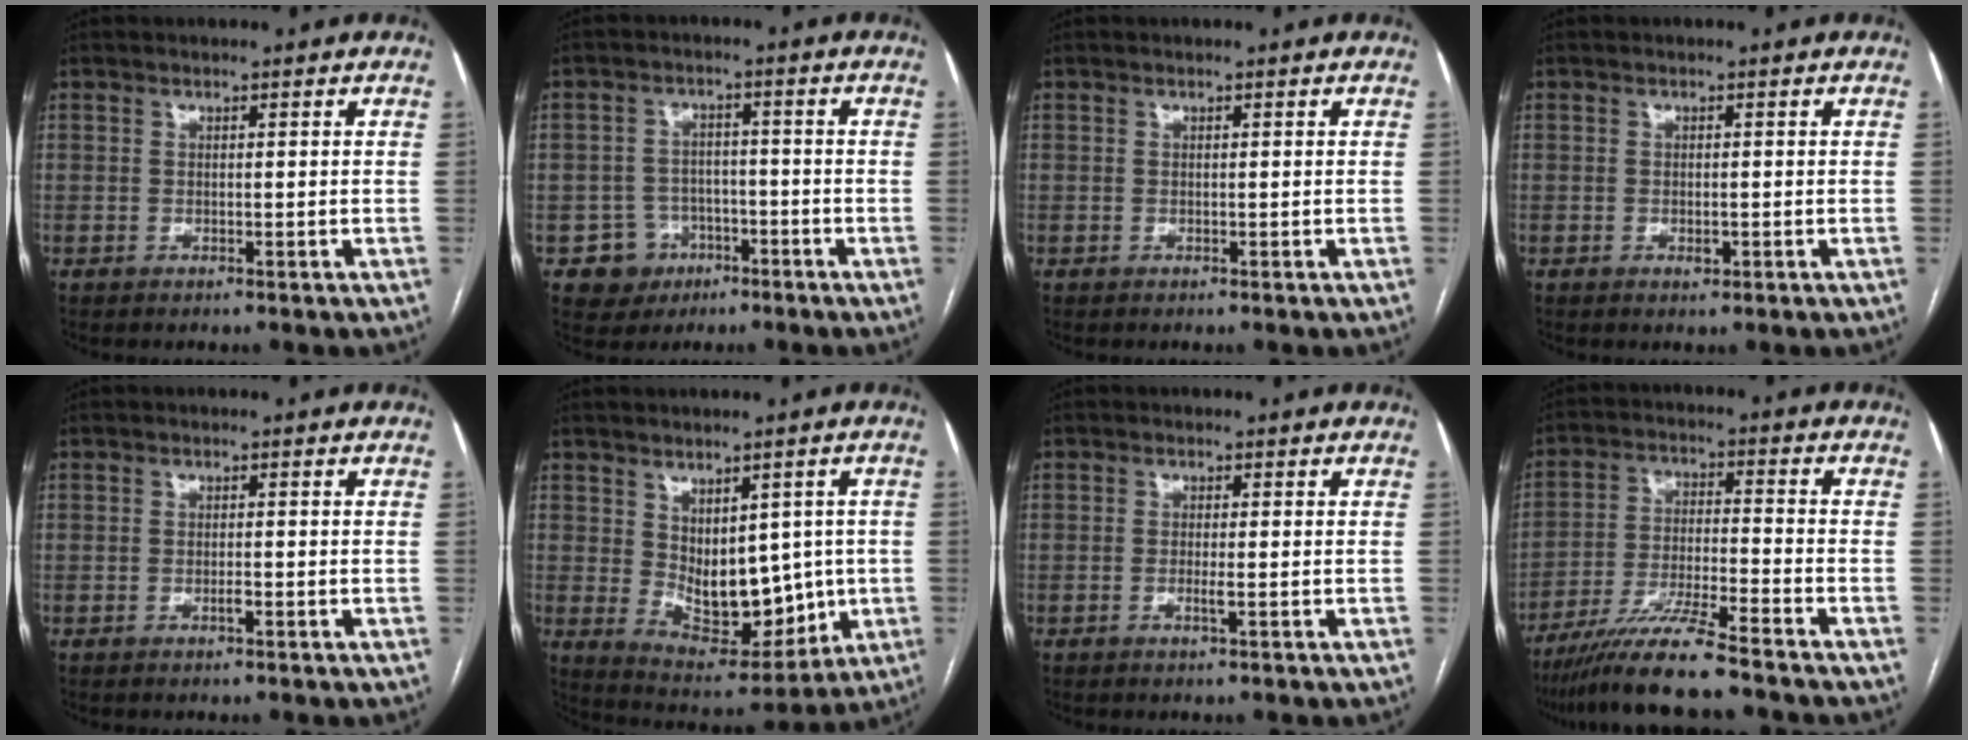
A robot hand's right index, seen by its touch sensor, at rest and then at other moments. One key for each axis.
{"total": 4.4, "fx": -1.9, "fy": 3.9, "fz": 0.4, "tx": -0.002, "ty": 0.013, "tz": -0.023}
{"total": 0.0}
{"total": 1.1, "fx": -0.3, "fy": 0.5, "fz": 0.9, "tx": -0.017, "ty": -0.001, "tz": -0.002}
{"total": 1.0, "fx": -0.4, "fy": 0.1, "fz": 0.9, "tx": -0.019, "ty": -0.001, "tz": -0.006}
{"total": 12.2, "fx": 0.0, "fy": 6.9, "fz": 10.0, "tx": -0.144, "ty": -0.001, "tz": 0.030}
{"total": 1.5, "fx": -0.4, "fy": -0.1, "fz": 1.4, "tx": -0.028, "ty": -0.003, "tz": -0.008}
{"total": 11.0, "fx": -9.1, "fy": -0.6, "fz": 6.0, "tx": -0.107, "ty": -0.024, "tz": -0.164}